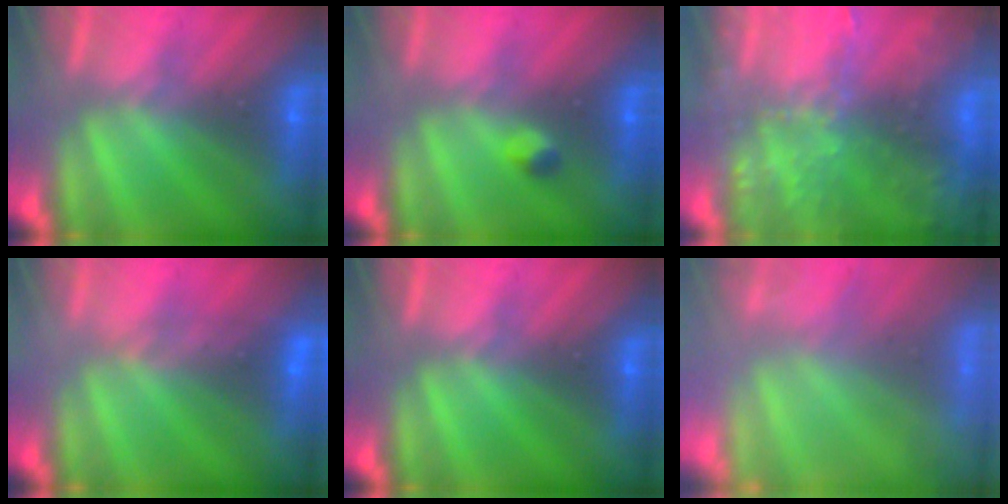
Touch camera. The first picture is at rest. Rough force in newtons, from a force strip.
{"total": 2.4}
{"total": 5.8}
{"total": 4.4}
{"total": 0.0}
{"total": 7.5}